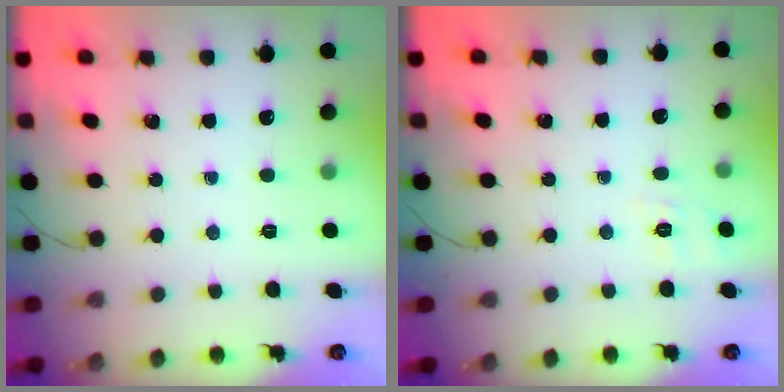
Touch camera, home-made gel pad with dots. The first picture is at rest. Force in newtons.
{"total": 2.0, "press": 0.5, "slide": 1.9}